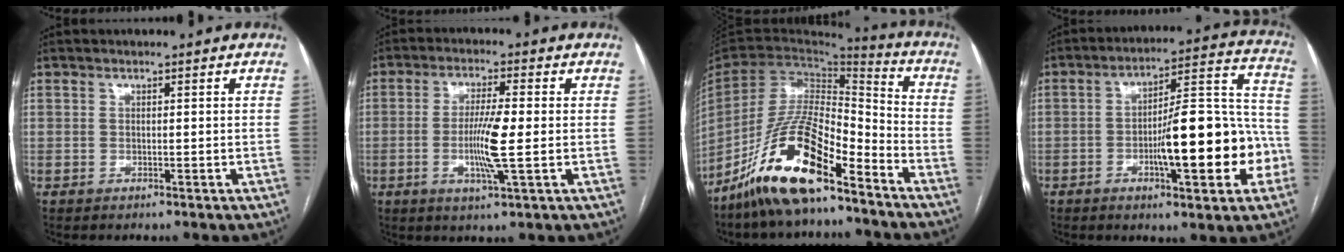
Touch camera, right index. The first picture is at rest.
{"total": 7.5, "force": [-1.0, 0.1, 7.4], "torque": [-0.142, -0.007, -0.020]}
{"total": 16.5, "force": [-11.5, 4.1, 11.2], "torque": [-0.222, 0.004, -0.210]}
{"total": 17.4, "force": [-4.8, 4.0, 16.3], "torque": [-0.238, 0.029, -0.065]}